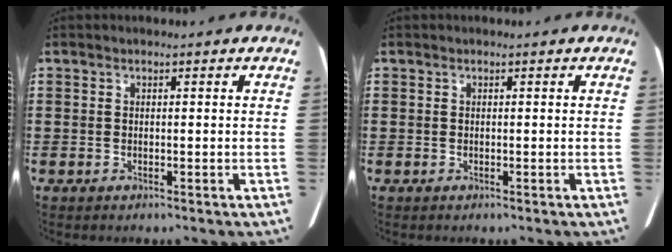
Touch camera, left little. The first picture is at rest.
{"total": 0.0}